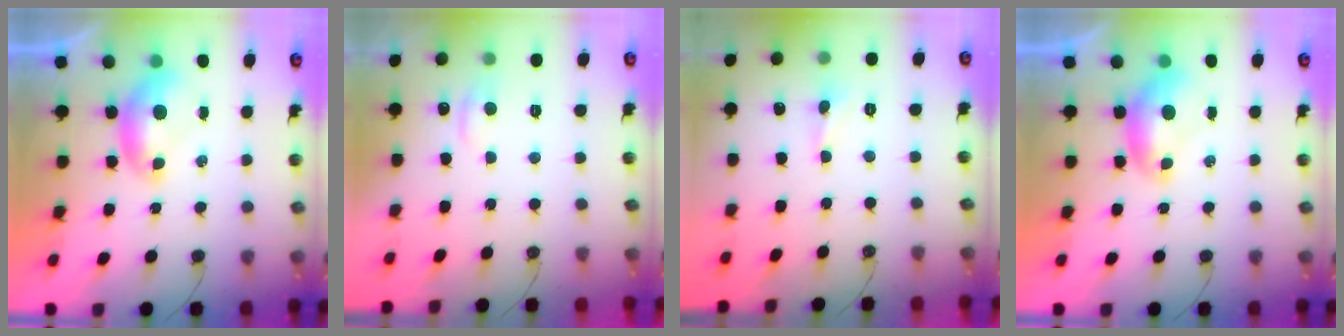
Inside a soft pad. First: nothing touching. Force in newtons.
{"total": 1.1, "press": 0.7, "slide": 0.8}
{"total": 0.8, "press": 0.8, "slide": 0.2}
{"total": 0.0}